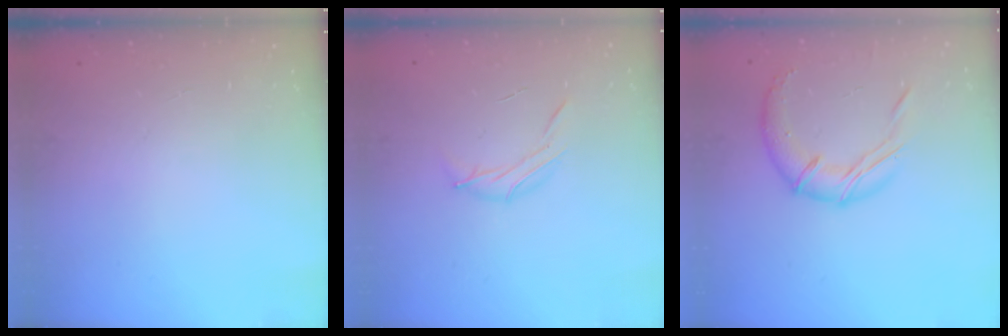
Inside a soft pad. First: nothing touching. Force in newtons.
{"total": 7.9, "press": 7.8, "slide": 1.2}
{"total": 11.6, "press": 11.5, "slide": 1.5}